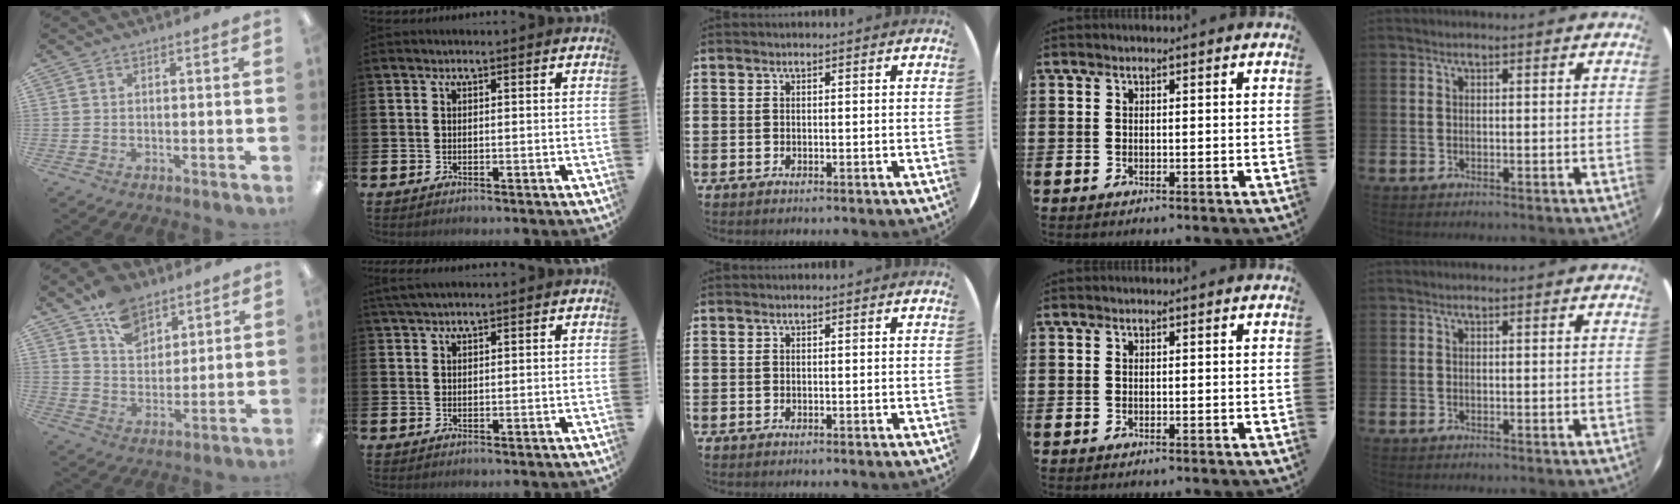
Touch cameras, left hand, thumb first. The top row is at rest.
{"thumb": {"total": 10.6, "force": [7.5, 6.5, 3.8], "torque": [-0.062, -0.037, 0.140]}, "index": {"total": 1.8, "force": [1.6, 0.4, 0.8], "torque": [-0.019, 0.004, 0.029]}}